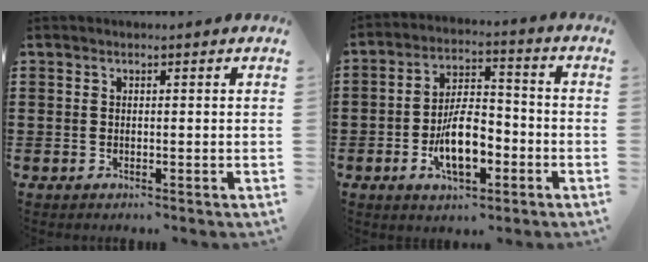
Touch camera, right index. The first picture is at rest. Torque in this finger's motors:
{"motor_torque": [1.57, 0.57, 0.86, 0.21]}